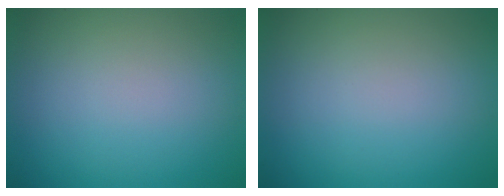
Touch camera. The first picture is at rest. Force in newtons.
{"total": 0.0}